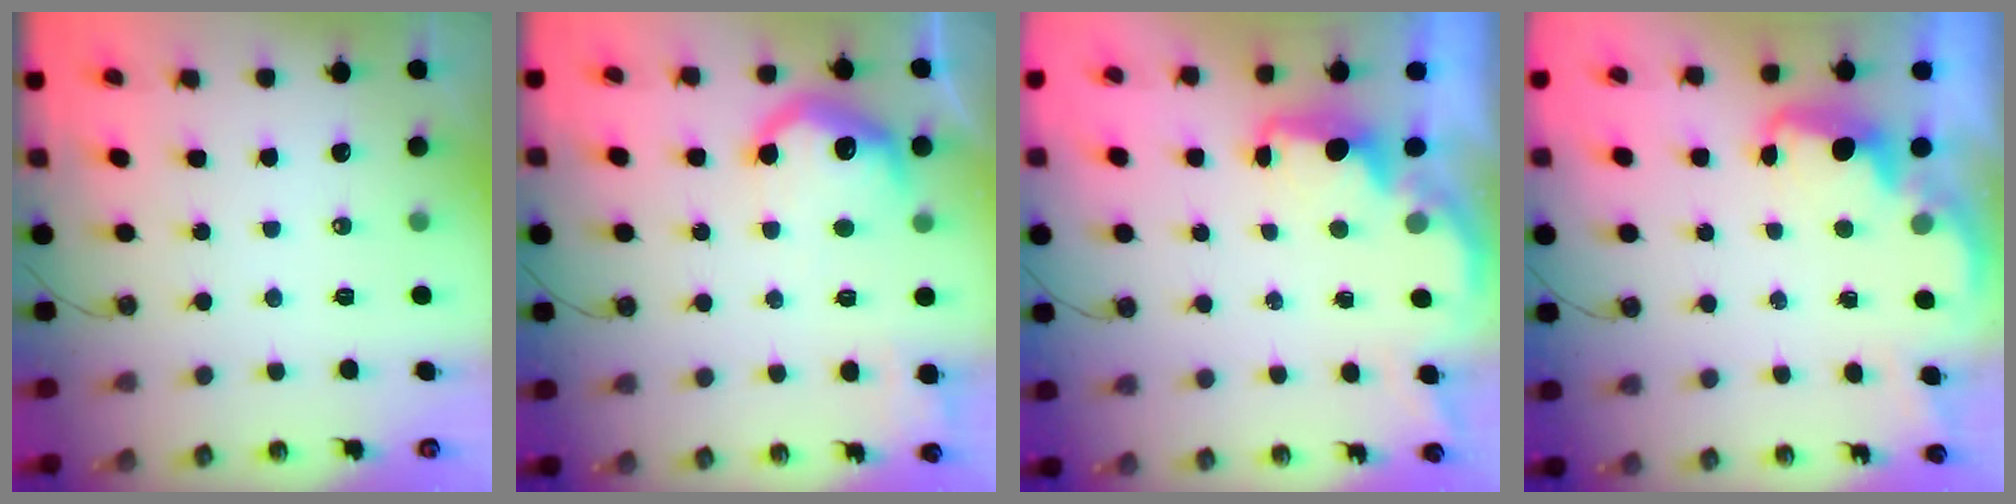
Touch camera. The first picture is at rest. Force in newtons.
{"total": 11.5, "press": 11.4, "slide": 0.7}
{"total": 2.1, "press": 2.0, "slide": 0.8}
{"total": 2.1, "press": 2.0, "slide": 0.6}